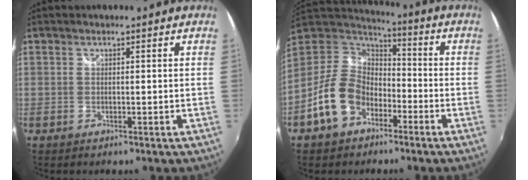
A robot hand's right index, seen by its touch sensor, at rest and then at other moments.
{"total": 14.4, "force": [-6.3, 10.4, 7.6], "torque": [-0.175, 0.018, -0.103]}